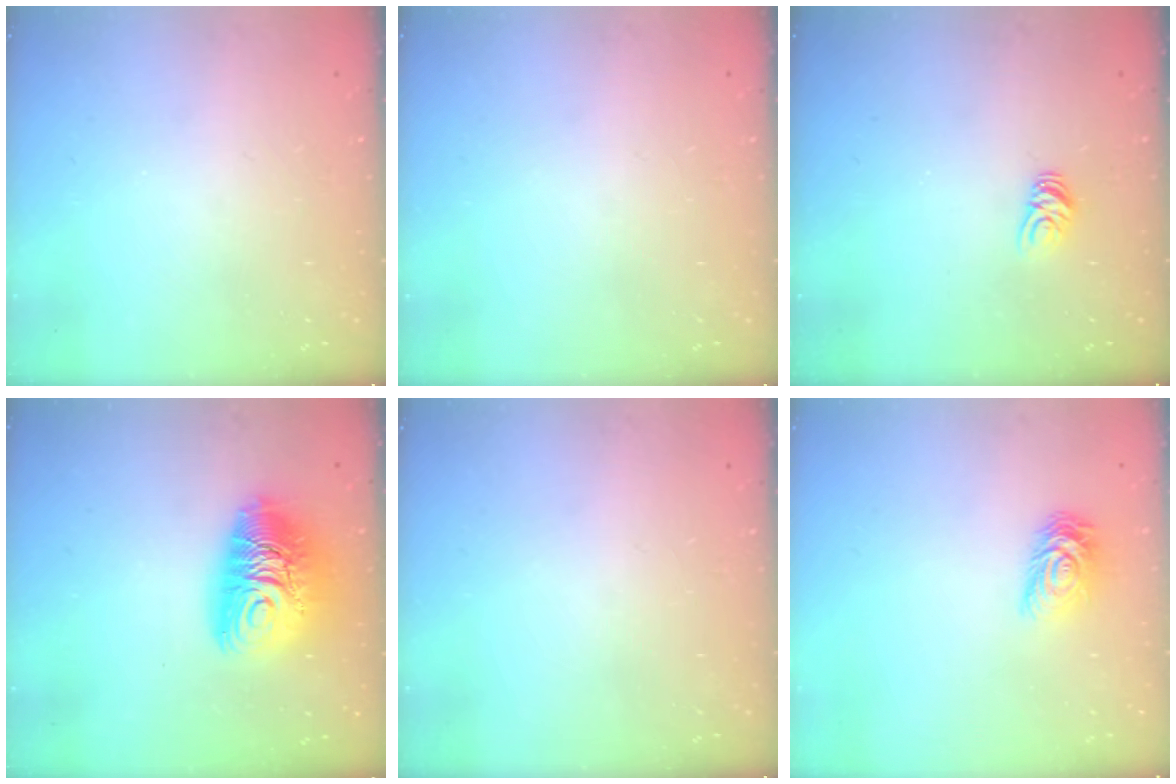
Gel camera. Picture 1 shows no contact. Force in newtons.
{"total": 0.0}
{"total": 4.8, "press": 4.8, "slide": 0.4}
{"total": 13.1, "press": 13.1, "slide": 1.3}
{"total": 0.0}
{"total": 7.2, "press": 7.2, "slide": 0.4}